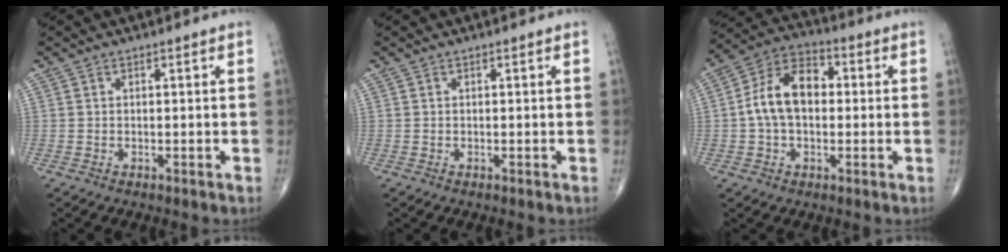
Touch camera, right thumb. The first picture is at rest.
{"total": 0.0}
{"total": 11.9, "force": [0.4, 7.8, 9.0], "torque": [-0.155, 0.031, -0.002]}